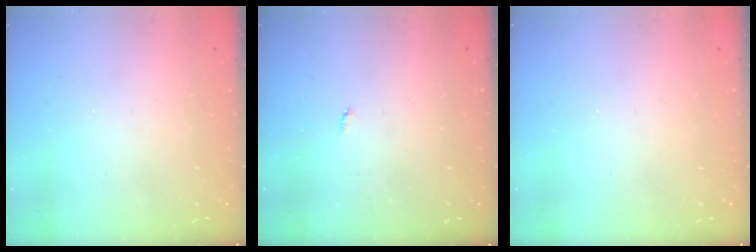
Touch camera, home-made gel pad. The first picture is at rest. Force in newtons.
{"total": 2.1, "press": 2.1, "slide": 0.4}
{"total": 0.0}